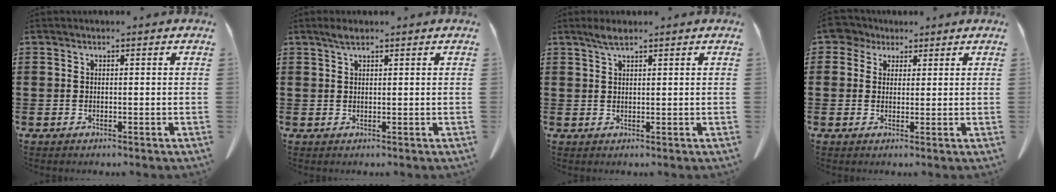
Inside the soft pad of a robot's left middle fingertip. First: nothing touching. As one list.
[{"total": 1.5, "force": [1.0, 0.4, 1.0], "torque": [-0.022, 0.002, 0.018]}, {"total": 2.1, "force": [1.4, 0.4, 1.5], "torque": [-0.032, 0.003, 0.025]}, {"total": 3.7, "force": [2.4, 2.6, 1.2], "torque": [-0.031, 0.009, 0.041]}]